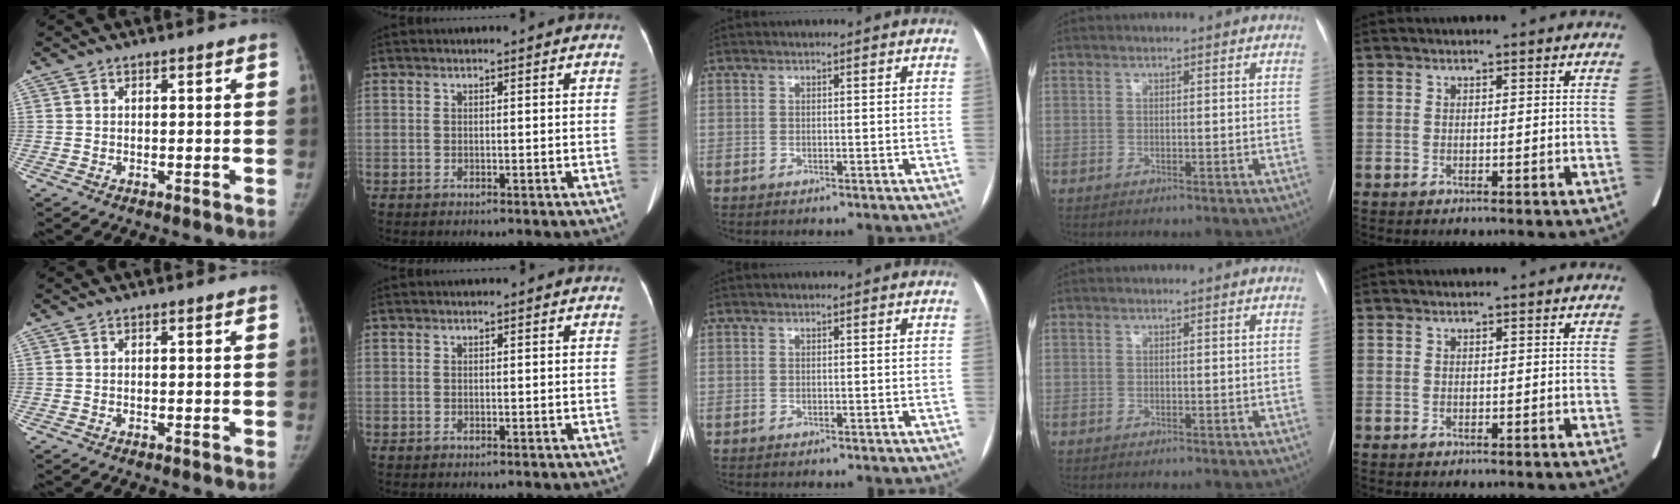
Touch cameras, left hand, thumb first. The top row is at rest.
{}